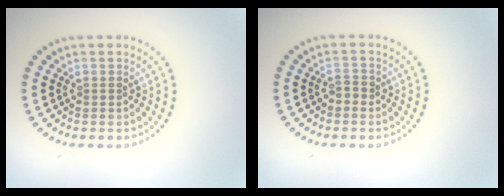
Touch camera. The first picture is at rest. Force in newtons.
{"total": 0.9, "press": 0.8, "slide": 0.4}